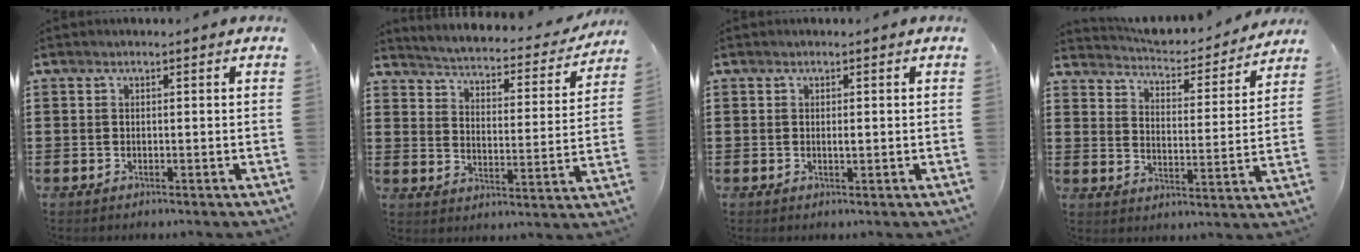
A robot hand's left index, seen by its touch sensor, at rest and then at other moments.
{"total": 2.6, "force": [2.5, 0.1, 0.6], "torque": [-0.031, -0.027, 0.032]}
{"total": 0.9, "force": [0.1, 0.2, 0.8], "torque": [-0.017, -0.002, 0.003]}
{"total": 4.3, "force": [4.2, 0.3, 0.6], "torque": [-0.036, -0.036, 0.068]}